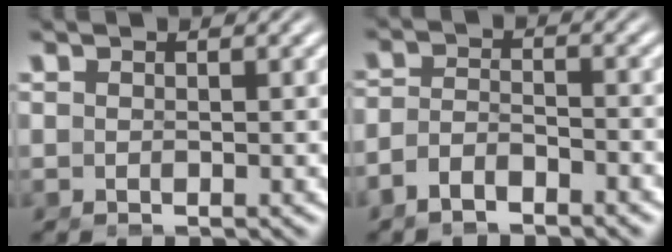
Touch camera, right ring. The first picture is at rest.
{"total": 3.4, "force": [-2.7, 1.7, 1.3], "torque": [-0.030, -0.012, -0.044]}